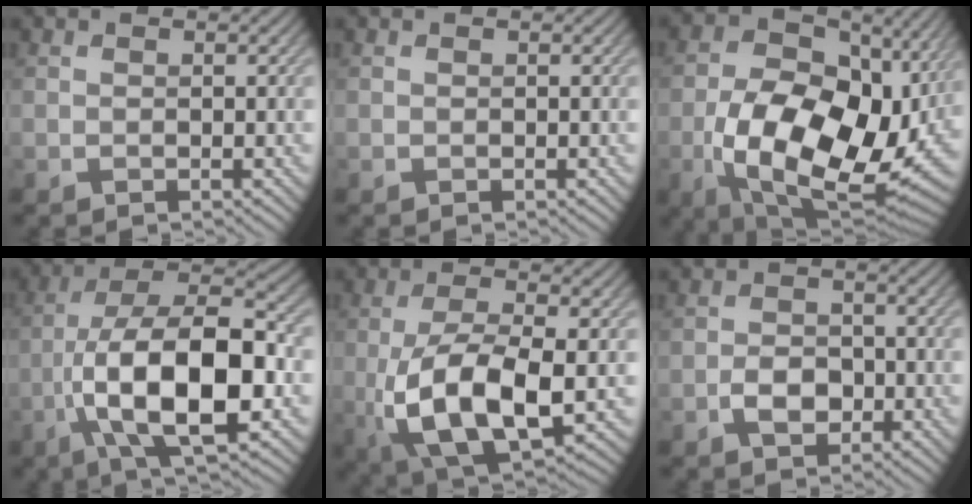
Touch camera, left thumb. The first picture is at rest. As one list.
[{"total": 0.0}, {"total": 17.6, "force": [-2.7, 11.6, 13.0], "torque": [-0.246, -0.037, -0.034]}, {"total": 15.1, "force": [-3.9, 6.4, 13.1], "torque": [-0.231, 0.002, -0.082]}, {"total": 12.9, "force": [-2.2, 5.8, 11.3], "torque": [-0.242, -0.017, -0.035]}, {"total": 3.3, "force": [-1.3, 2.3, 2.0], "torque": [-0.036, 0.004, -0.027]}]